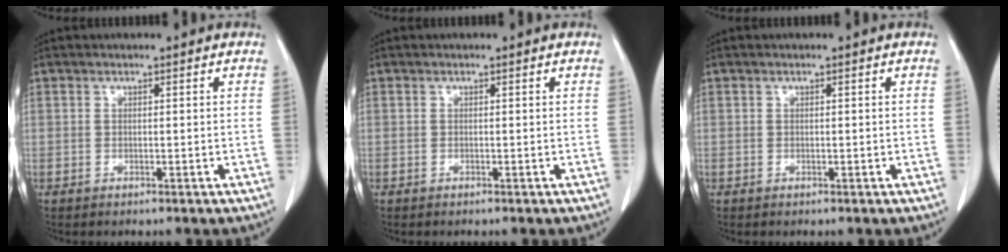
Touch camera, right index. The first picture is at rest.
{"total": 0.0}
{"total": 0.0}